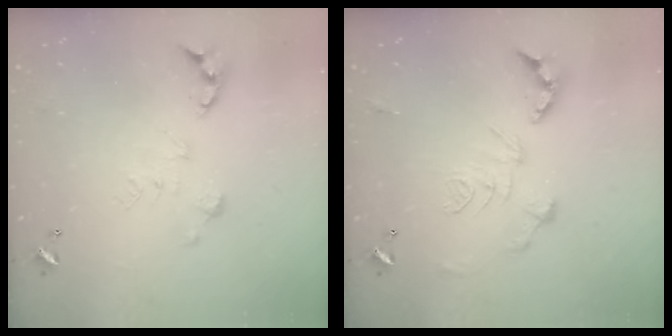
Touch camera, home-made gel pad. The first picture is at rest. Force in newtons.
{"total": 2.9, "press": 2.3, "slide": 1.7}